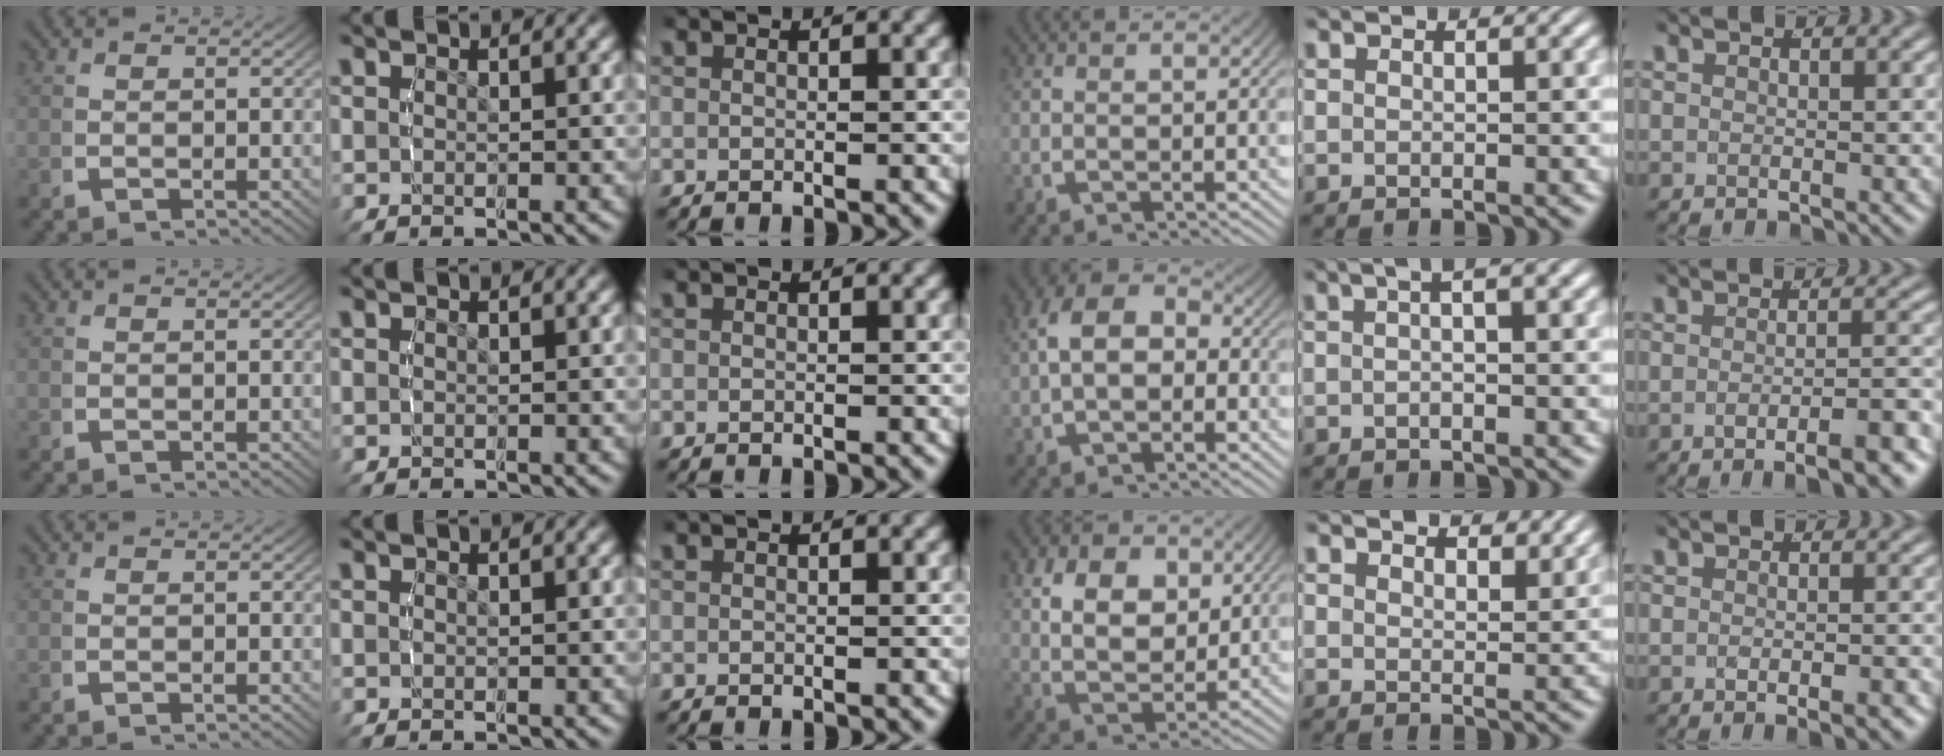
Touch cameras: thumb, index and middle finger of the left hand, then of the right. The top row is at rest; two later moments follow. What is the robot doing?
{"motion": "lift_and_place", "object": "cloth"}